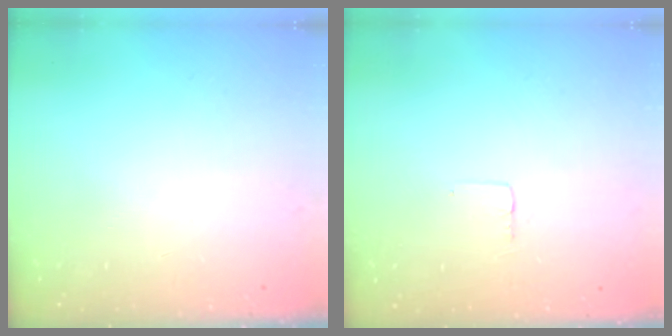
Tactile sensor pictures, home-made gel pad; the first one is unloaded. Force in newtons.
{"total": 1.9, "press": 1.9, "slide": 0.1}